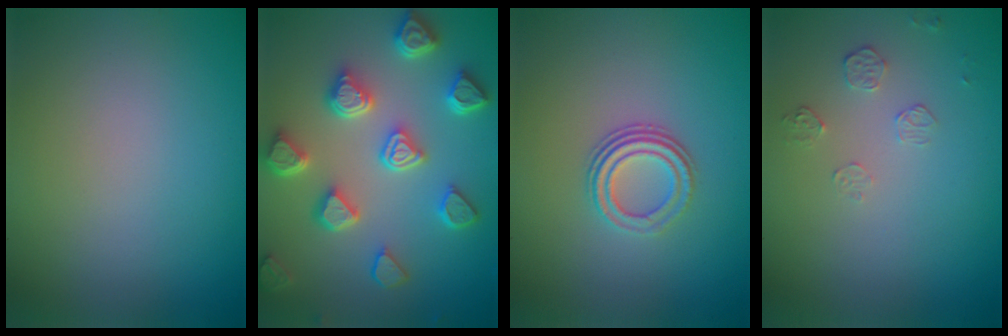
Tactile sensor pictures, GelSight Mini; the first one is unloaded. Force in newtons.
{"total": 6.7, "press": 5.4, "slide": 3.9}
{"total": 2.9, "press": 2.2, "slide": 1.9}
{"total": 1.3, "press": 0.6, "slide": 1.1}